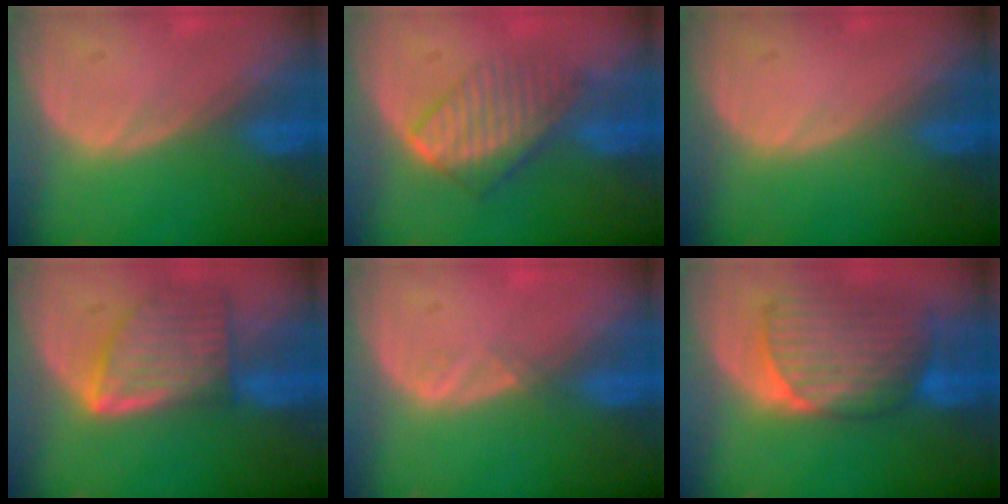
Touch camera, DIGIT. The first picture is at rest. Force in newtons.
{"total": 6.7, "press": 6.4, "slide": 1.8}
{"total": 0.0}
{"total": 8.1, "press": 7.2, "slide": 3.6}
{"total": 1.0, "press": 0.9, "slide": 0.5}
{"total": 9.1, "press": 8.4, "slide": 3.5}